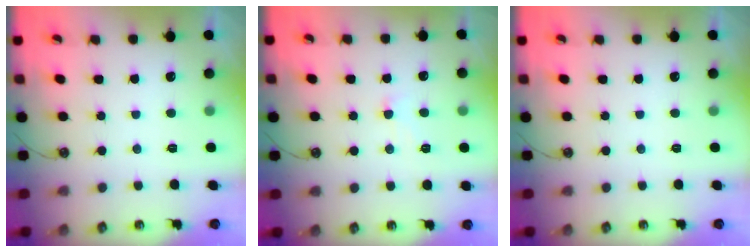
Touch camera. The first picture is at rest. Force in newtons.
{"total": 1.3, "press": 1.2, "slide": 0.4}
{"total": 0.0}